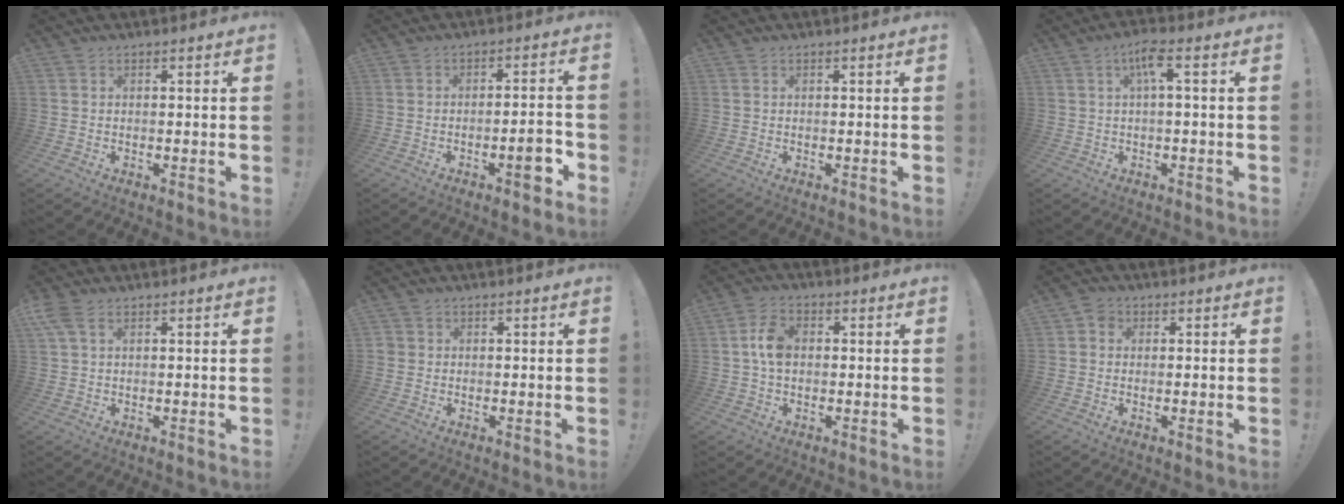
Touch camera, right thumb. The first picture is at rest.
{"total": 7.2, "force": [-3.3, 1.9, 6.1], "torque": [-0.081, 0.013, -0.052]}
{"total": 0.0}
{"total": 6.0, "force": [1.2, 1.0, 5.8], "torque": [-0.096, -0.002, 0.014]}
{"total": 3.6, "force": [1.7, 1.6, 2.8], "torque": [-0.049, -0.002, 0.031]}
{"total": 1.5, "force": [0.2, 1.5, 0.4], "torque": [-0.009, 0.004, 0.006]}
{"total": 6.9, "force": [0.5, 4.6, 5.2], "torque": [-0.085, 0.009, 0.010]}
{"total": 2.6, "force": [-0.1, 2.3, 1.2], "torque": [-0.021, 0.008, -0.001]}